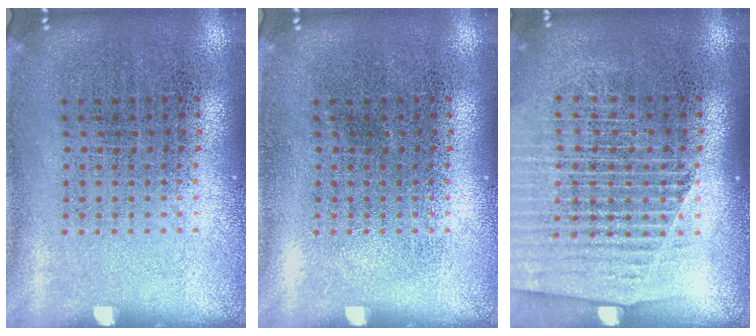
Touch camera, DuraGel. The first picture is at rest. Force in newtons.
{"total": 0.0}
{"total": 1.7, "press": 1.6, "slide": 0.6}